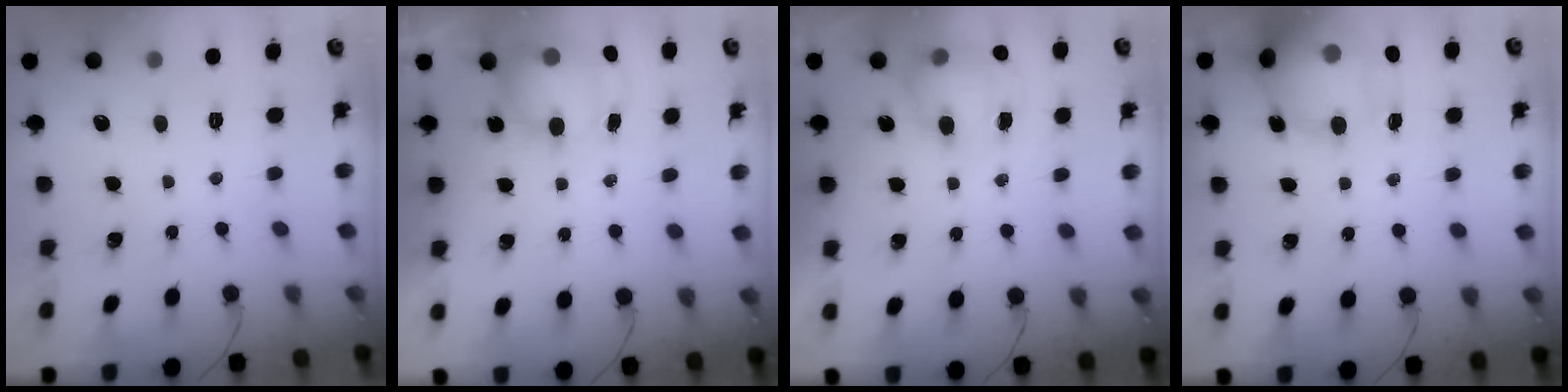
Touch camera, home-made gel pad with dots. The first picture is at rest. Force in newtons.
{"total": 11.3, "press": 8.7, "slide": 7.1}
{"total": 7.8, "press": 7.8, "slide": 0.5}
{"total": 16.2, "press": 15.9, "slide": 3.1}